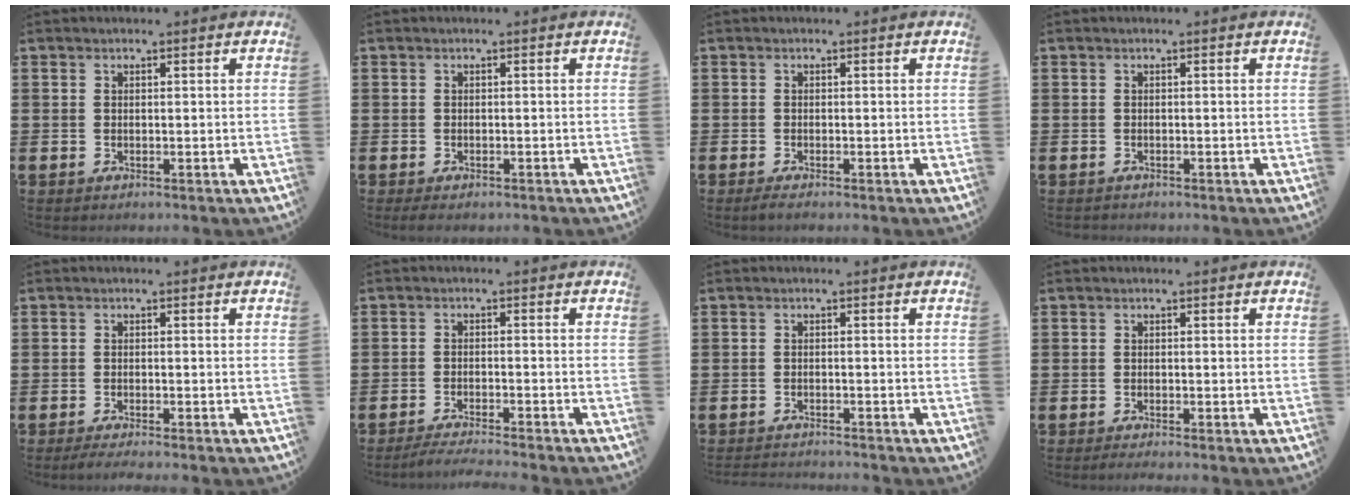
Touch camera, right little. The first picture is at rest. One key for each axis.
{"total": 0.6, "fx": -0.4, "fy": 0.3, "fz": 0.4, "tx": -0.009, "ty": 0.001, "tz": -0.009}
{"total": 0.8, "fx": -0.4, "fy": 0.1, "fz": 0.6, "tx": -0.011, "ty": -0.002, "tz": -0.008}
{"total": 0.0}
{"total": 1.2, "fx": -0.9, "fy": 0.0, "fz": 0.7, "tx": -0.011, "ty": 0.000, "tz": -0.018}
{"total": 2.3, "fx": -2.1, "fy": -0.3, "fz": 0.9, "tx": -0.012, "ty": 0.004, "tz": -0.041}
{"total": 1.4, "fx": -1.4, "fy": -0.1, "fz": 0.0, "tx": -0.002, "ty": 0.002, "tz": -0.028}
{"total": 0.7, "fx": -0.5, "fy": 0.0, "fz": 0.5, "tx": -0.007, "ty": -0.002, "tz": -0.010}